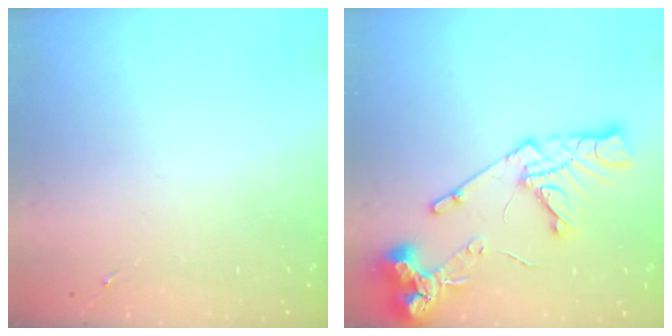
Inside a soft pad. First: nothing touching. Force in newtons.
{"total": 16.4, "press": 16.3, "slide": 1.9}